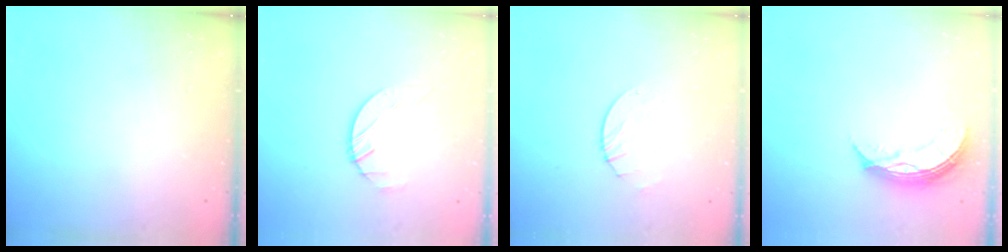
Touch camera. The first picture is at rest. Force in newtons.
{"total": 1.4, "press": 1.4, "slide": 0.2}
{"total": 2.6, "press": 2.6, "slide": 0.3}
{"total": 8.8, "press": 8.7, "slide": 0.6}